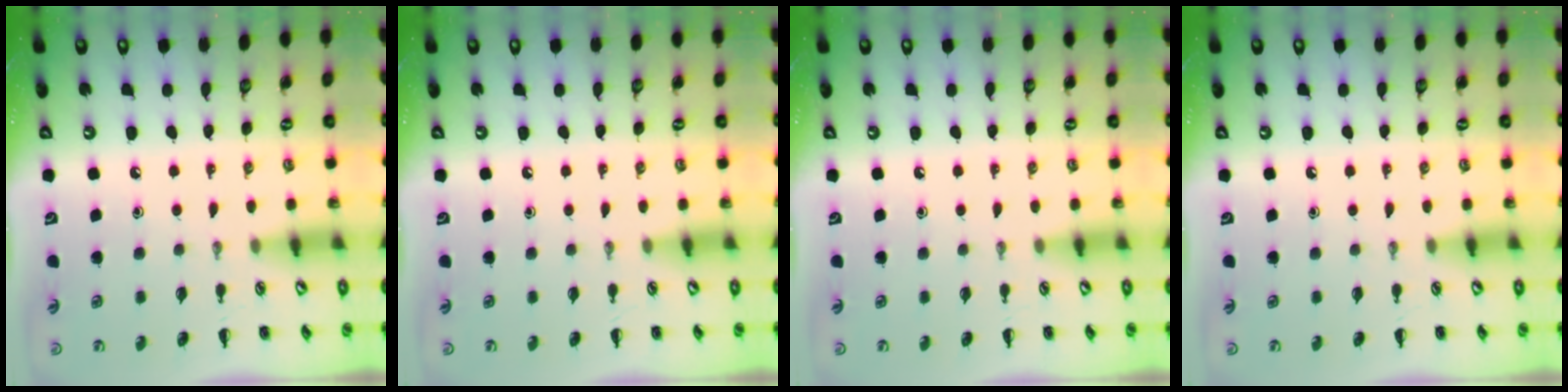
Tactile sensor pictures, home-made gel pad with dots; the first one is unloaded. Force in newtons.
{"total": 0.0}
{"total": 0.0}
{"total": 0.0}